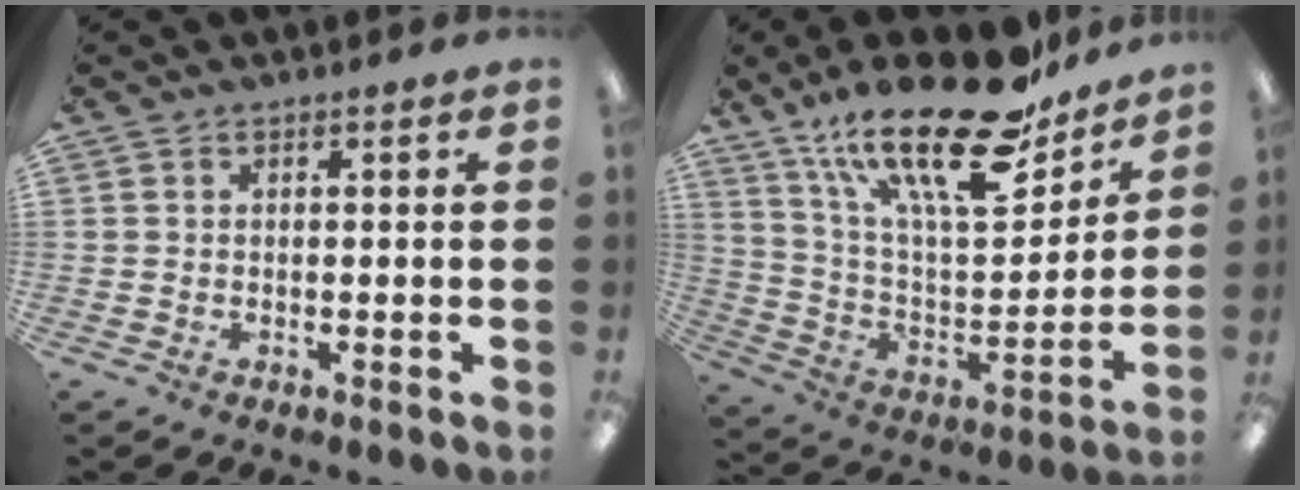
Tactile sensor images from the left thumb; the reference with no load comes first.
{"total": 26.9, "force": [18.6, 9.0, 17.2], "torque": [-0.287, -0.113, 0.314]}